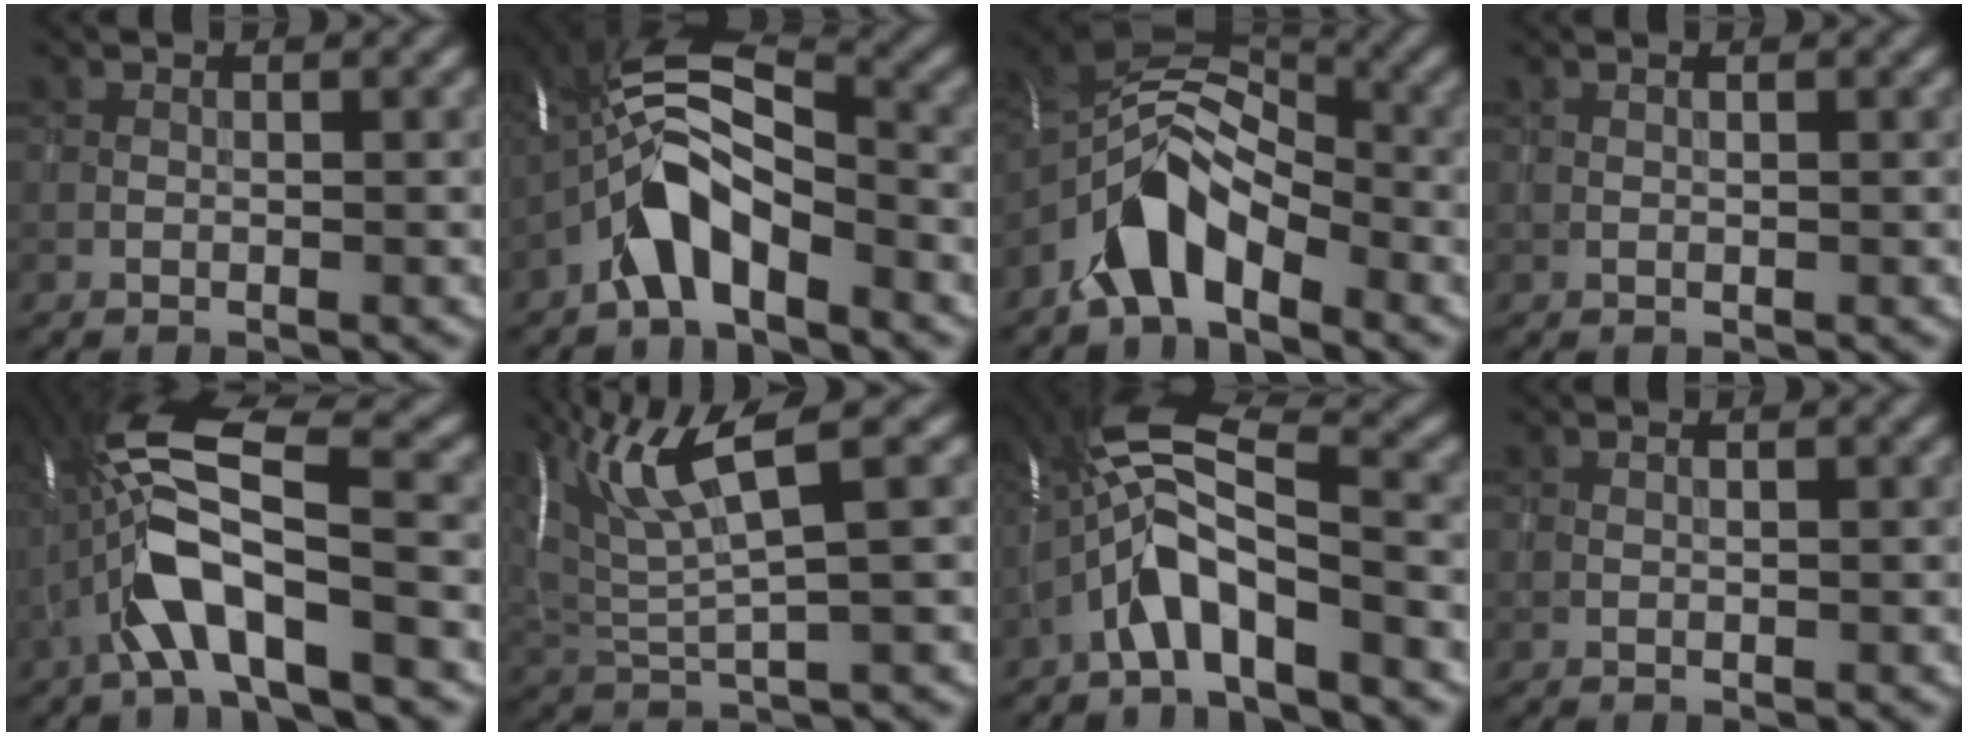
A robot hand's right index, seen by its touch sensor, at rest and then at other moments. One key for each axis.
{"total": 6.9, "fx": -3.2, "fy": 2.7, "fz": 5.5, "tx": -0.108, "ty": 0.016, "tz": -0.070}
{"total": 6.4, "fx": -3.6, "fy": 3.3, "fz": 4.1, "tx": -0.065, "ty": 0.007, "tz": -0.075}
{"total": 0.0}
{"total": 10.8, "fx": -2.1, "fy": 3.4, "fz": 10.0, "tx": -0.205, "ty": 0.021, "tz": -0.047}
{"total": 8.8, "fx": 4.9, "fy": 1.7, "fz": 7.1, "tx": -0.149, "ty": 0.016, "tz": 0.098}
{"total": 7.6, "fx": -2.8, "fy": 2.3, "fz": 6.7, "tx": -0.134, "ty": 0.018, "tz": -0.063}
{"total": 0.0}